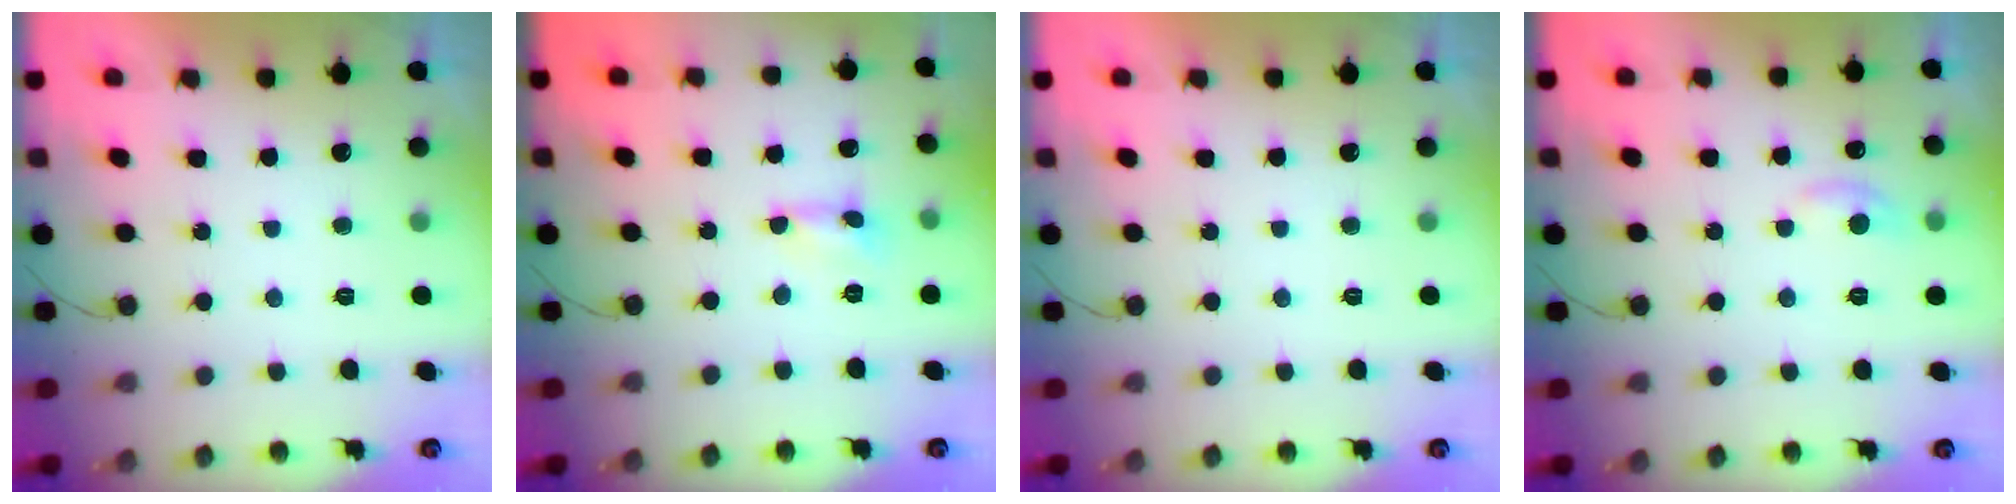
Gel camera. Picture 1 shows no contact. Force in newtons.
{"total": 0.0}
{"total": 0.0}
{"total": 5.2, "press": 5.1, "slide": 0.7}